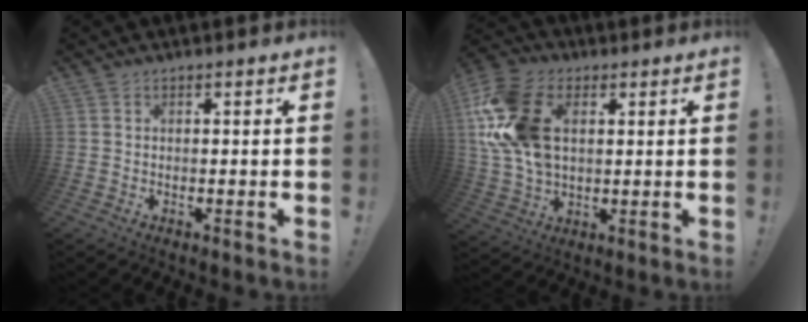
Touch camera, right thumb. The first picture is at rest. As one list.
[{"total": 19.6, "force": [4.7, 13.3, 13.5], "torque": [-0.270, -0.007, 0.087]}]